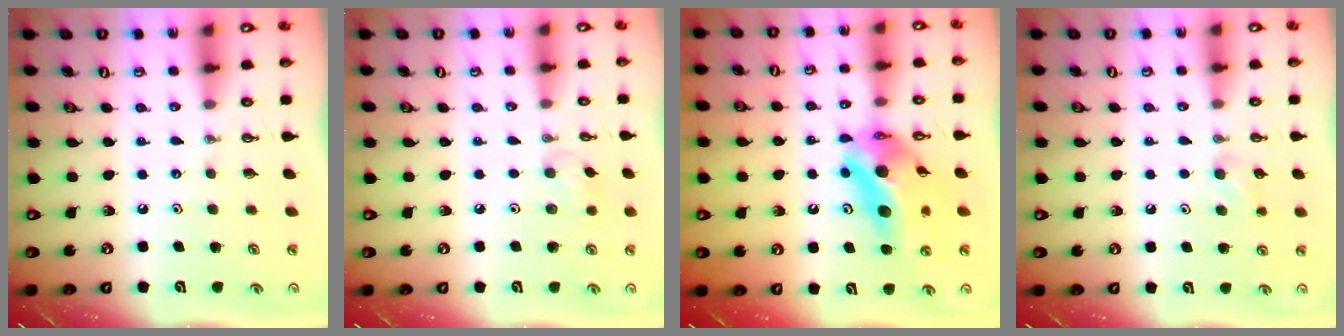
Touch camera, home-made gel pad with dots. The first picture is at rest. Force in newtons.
{"total": 5.3, "press": 5.2, "slide": 0.9}
{"total": 14.7, "press": 13.0, "slide": 6.8}
{"total": 10.4, "press": 6.7, "slide": 7.9}